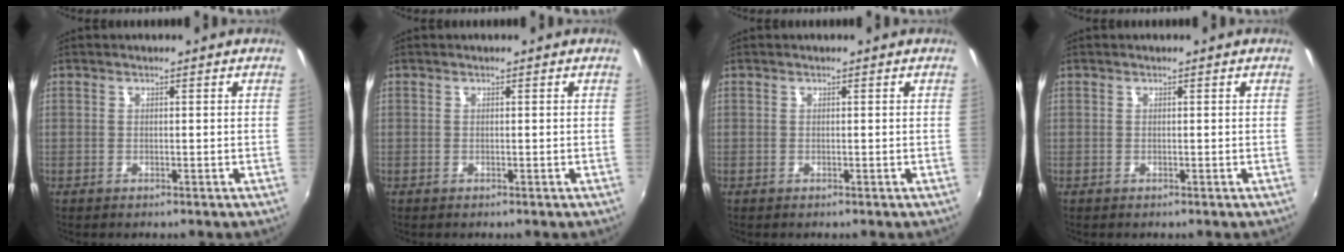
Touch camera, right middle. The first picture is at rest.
{"total": 0.0}
{"total": 0.0}
{"total": 0.0}